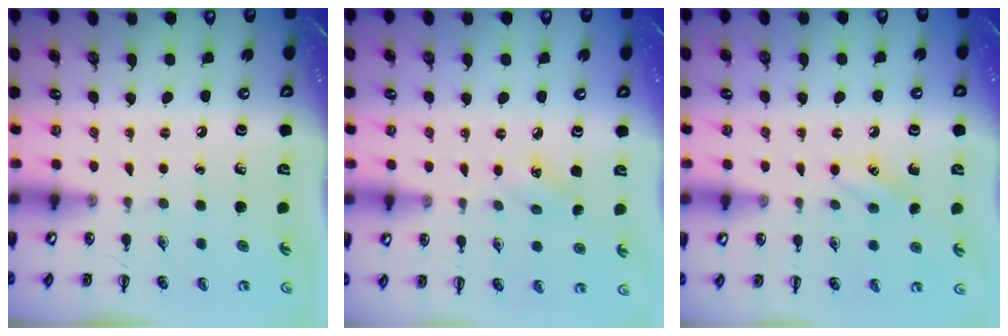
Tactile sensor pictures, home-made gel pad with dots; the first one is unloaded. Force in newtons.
{"total": 4.5, "press": 4.3, "slide": 1.2}
{"total": 8.1, "press": 7.9, "slide": 1.8}